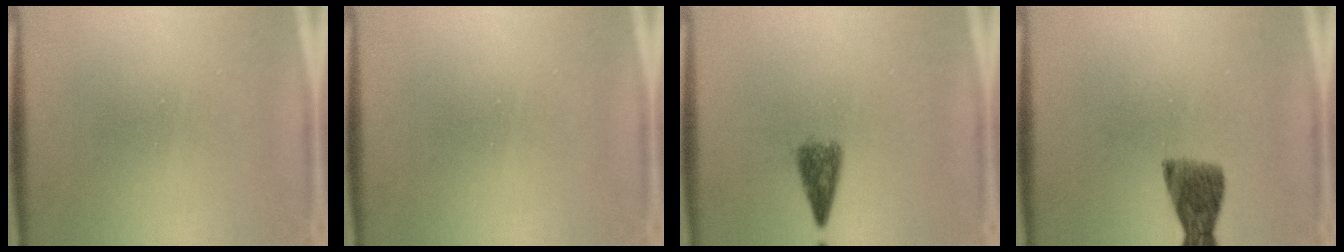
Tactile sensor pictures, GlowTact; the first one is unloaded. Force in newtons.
{"total": 0.0}
{"total": 4.0}
{"total": 4.7}